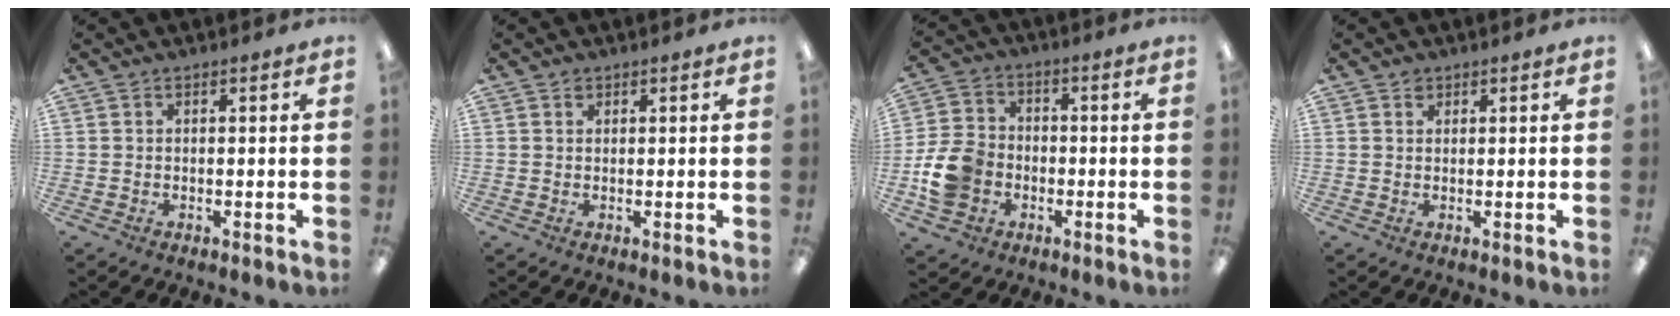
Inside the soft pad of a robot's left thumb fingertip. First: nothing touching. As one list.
[{"total": 0.8, "force": [0.6, 0.5, 0.3], "torque": [-0.007, 0.001, 0.011]}, {"total": 10.4, "force": [-2.5, 8.5, 5.4], "torque": [-0.123, 0.024, -0.045]}, {"total": 1.2, "force": [0.8, 0.9, 0.3], "torque": [-0.007, 0.002, 0.015]}]